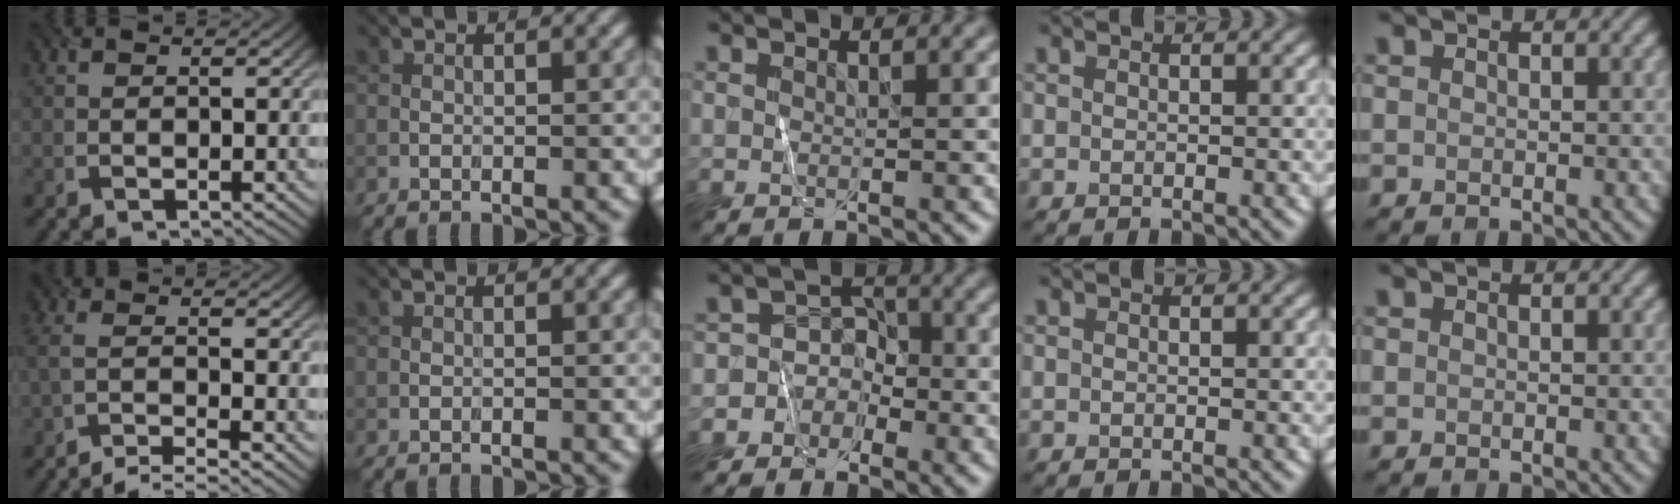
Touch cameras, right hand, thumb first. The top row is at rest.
{"thumb": {"total": 4.8, "force": [-3.9, 0.8, 2.8], "torque": [-0.041, -0.002, -0.080]}, "middle": {"total": 2.8, "force": [-2.0, 2.0, -0.2], "torque": [0.038, 0.015, -0.049]}}